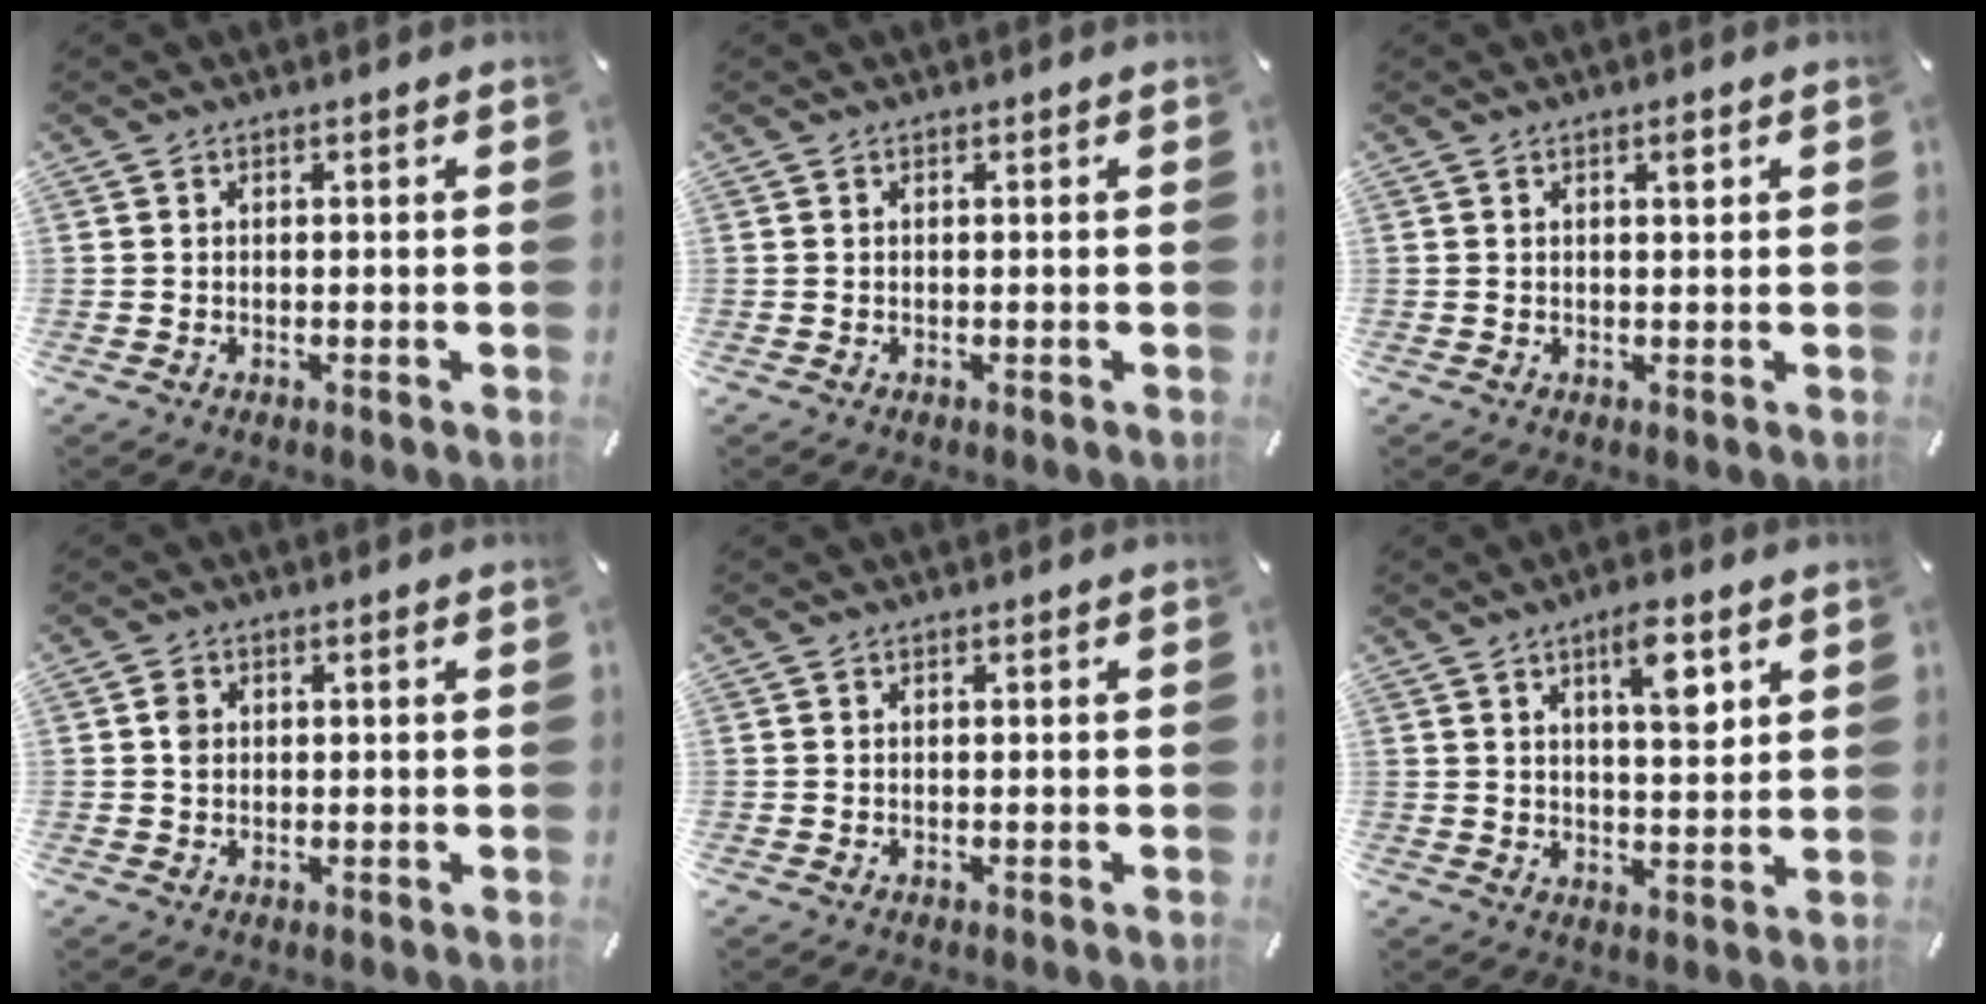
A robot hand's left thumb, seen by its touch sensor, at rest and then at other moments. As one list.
[{"total": 0.0}, {"total": 1.6, "force": [0.8, 0.5, 1.4], "torque": [-0.020, 0.000, 0.010]}, {"total": 2.0, "force": [0.3, 1.6, 1.2], "torque": [-0.017, 0.004, 0.002]}, {"total": 0.0}, {"total": 8.4, "force": [4.4, 2.8, 6.6], "torque": [-0.090, -0.021, 0.065]}]